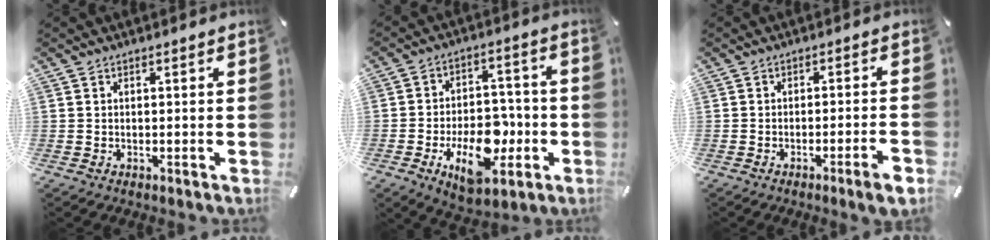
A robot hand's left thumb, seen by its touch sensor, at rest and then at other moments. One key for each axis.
{"total": 15.1, "fx": -5.5, "fy": 9.1, "fz": 10.7, "tx": -0.163, "ty": 0.017, "tz": -0.090}
{"total": 5.3, "fx": -2.7, "fy": 0.5, "fz": 4.6, "tx": -0.068, "ty": 0.000, "tz": -0.043}